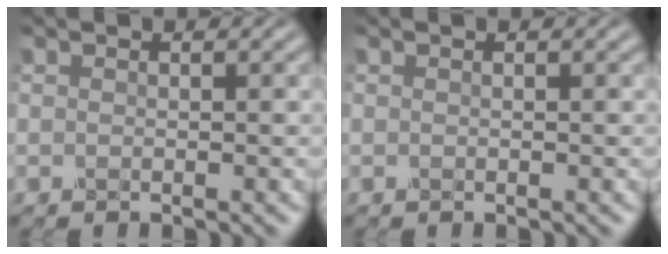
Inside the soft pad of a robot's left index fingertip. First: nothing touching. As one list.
[{"total": 0.0}]